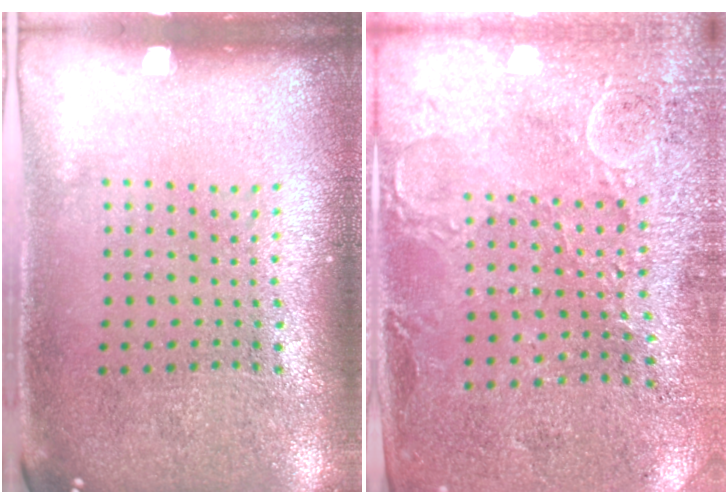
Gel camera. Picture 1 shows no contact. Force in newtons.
{"total": 2.7, "press": 2.5, "slide": 0.9}